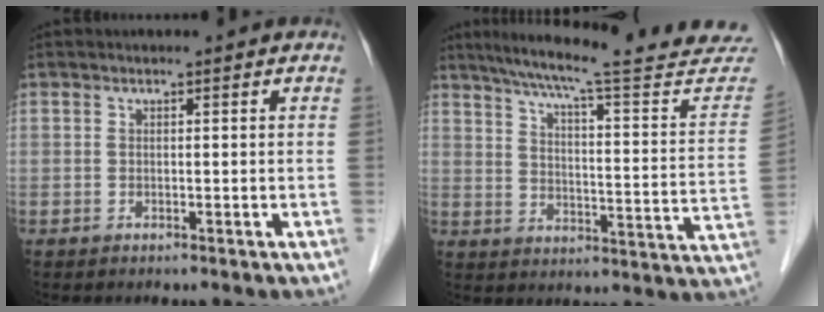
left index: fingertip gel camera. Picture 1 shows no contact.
{"total": 27.5, "force": [24.7, 1.3, 12.1], "torque": [-0.179, -0.069, 0.307]}